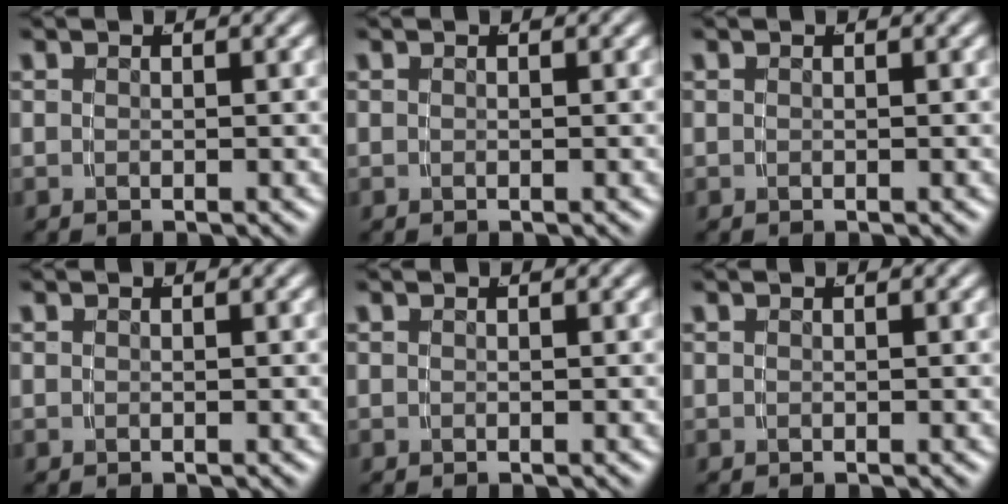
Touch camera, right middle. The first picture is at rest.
{"total": 0.0}
{"total": 0.0}
{"total": 0.0}
{"total": 0.0}
{"total": 0.0}